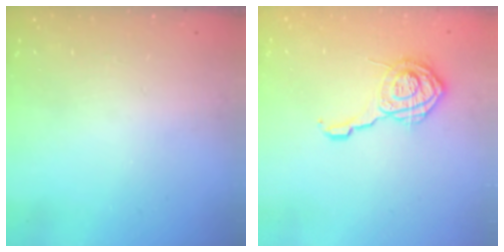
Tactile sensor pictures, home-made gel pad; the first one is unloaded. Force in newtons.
{"total": 10.7, "press": 10.7, "slide": 0.3}